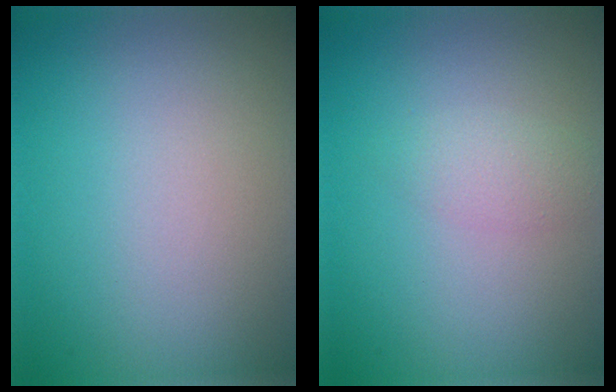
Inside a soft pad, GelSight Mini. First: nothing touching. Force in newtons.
{"total": 1.6, "press": 1.6, "slide": 0.1}